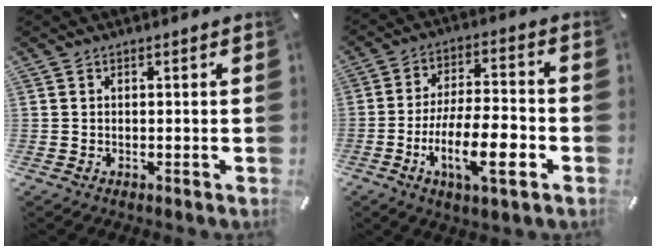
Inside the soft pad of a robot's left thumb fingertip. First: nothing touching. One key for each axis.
{"total": 14.9, "fx": -5.5, "fy": 4.7, "fz": 13.0, "tx": -0.242, "ty": 0.002, "tz": -0.097}